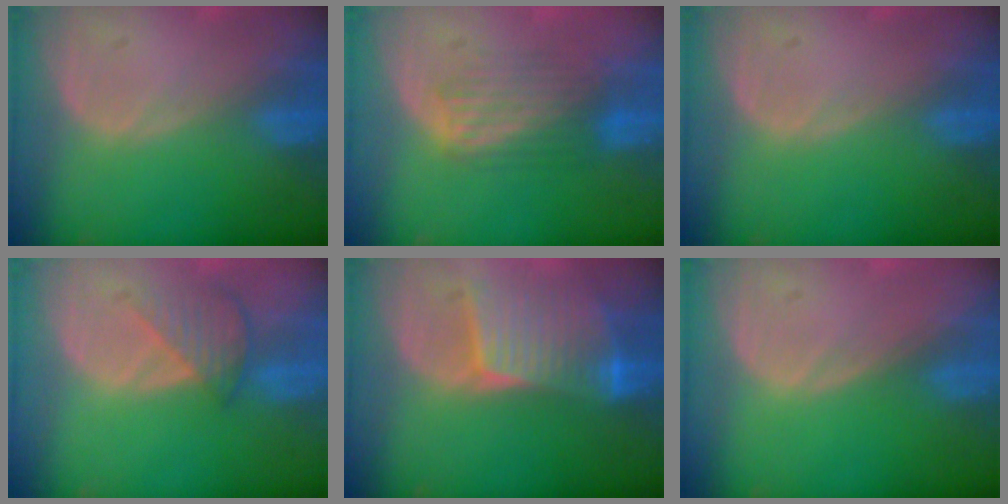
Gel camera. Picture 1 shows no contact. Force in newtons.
{"total": 5.4, "press": 5.4, "slide": 0.4}
{"total": 0.0}
{"total": 4.6, "press": 4.2, "slide": 1.8}
{"total": 7.8, "press": 7.7, "slide": 1.7}
{"total": 0.0}